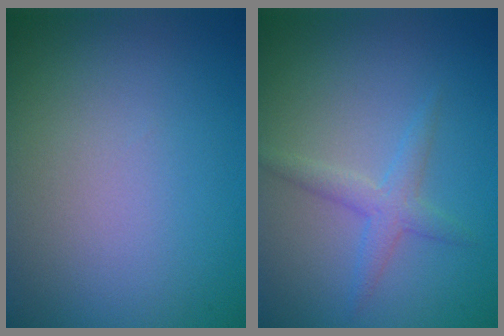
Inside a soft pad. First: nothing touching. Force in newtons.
{"total": 2.0, "press": 2.0, "slide": 0.2}